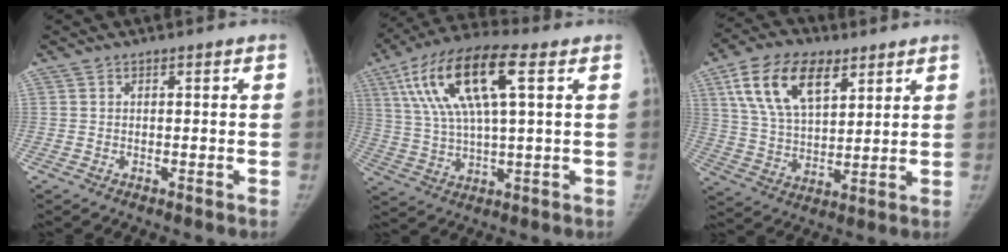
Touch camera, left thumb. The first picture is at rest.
{"total": 18.2, "force": [6.4, 6.0, 16.0], "torque": [-0.316, 0.012, 0.113]}
{"total": 15.8, "force": [7.6, 8.7, 10.8], "torque": [-0.174, -0.020, 0.143]}